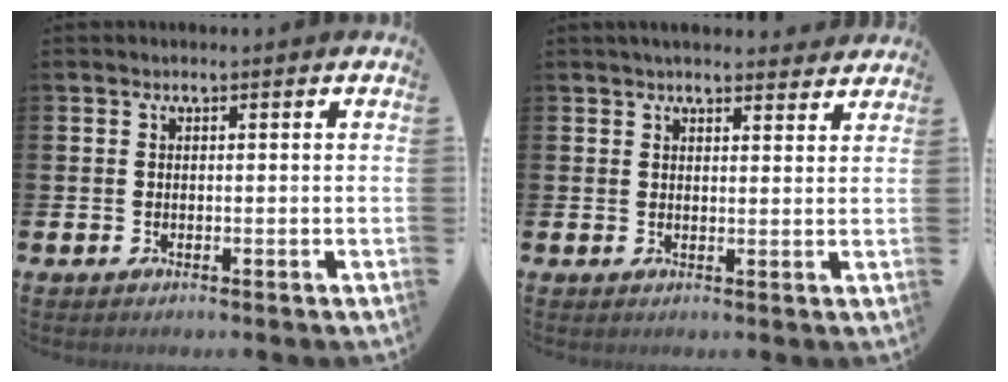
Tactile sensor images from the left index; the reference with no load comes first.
{"total": 3.5, "force": [3.4, 0.7, 0.6], "torque": [-0.007, -0.015, 0.060]}